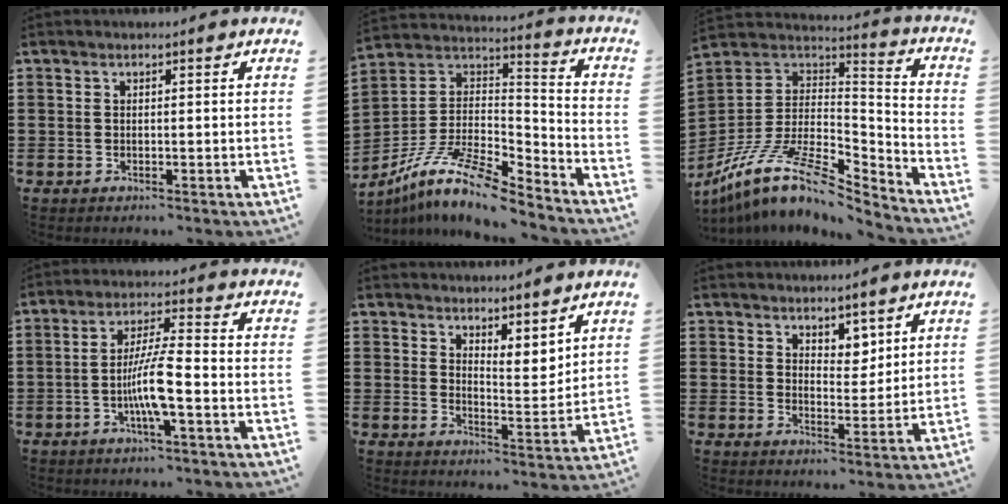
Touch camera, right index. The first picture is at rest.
{"total": 12.4, "force": [-9.6, 2.7, 7.3], "torque": [-0.150, 0.020, -0.191]}
{"total": 13.5, "force": [-8.7, 5.2, 8.8], "torque": [-0.181, 0.018, -0.162]}
{"total": 7.6, "force": [-2.3, 1.0, 7.1], "torque": [-0.141, -0.005, -0.049]}
{"total": 4.1, "force": [3.8, 1.2, 0.7], "torque": [-0.017, -0.013, 0.070]}
{"total": 4.1, "force": [3.3, 2.3, 0.5], "torque": [-0.014, -0.003, 0.061]}